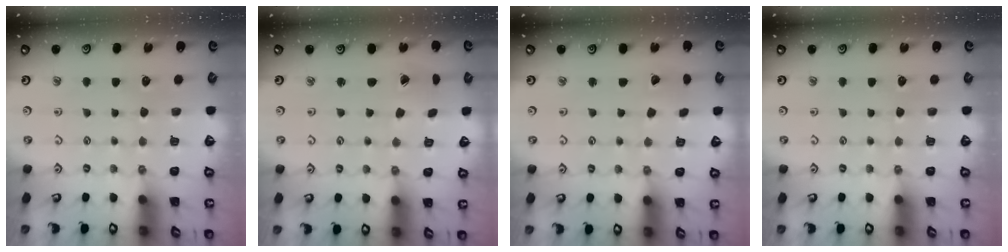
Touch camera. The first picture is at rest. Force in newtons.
{"total": 1.7, "press": 1.7, "slide": 0.1}
{"total": 2.5, "press": 2.4, "slide": 0.3}
{"total": 0.0}